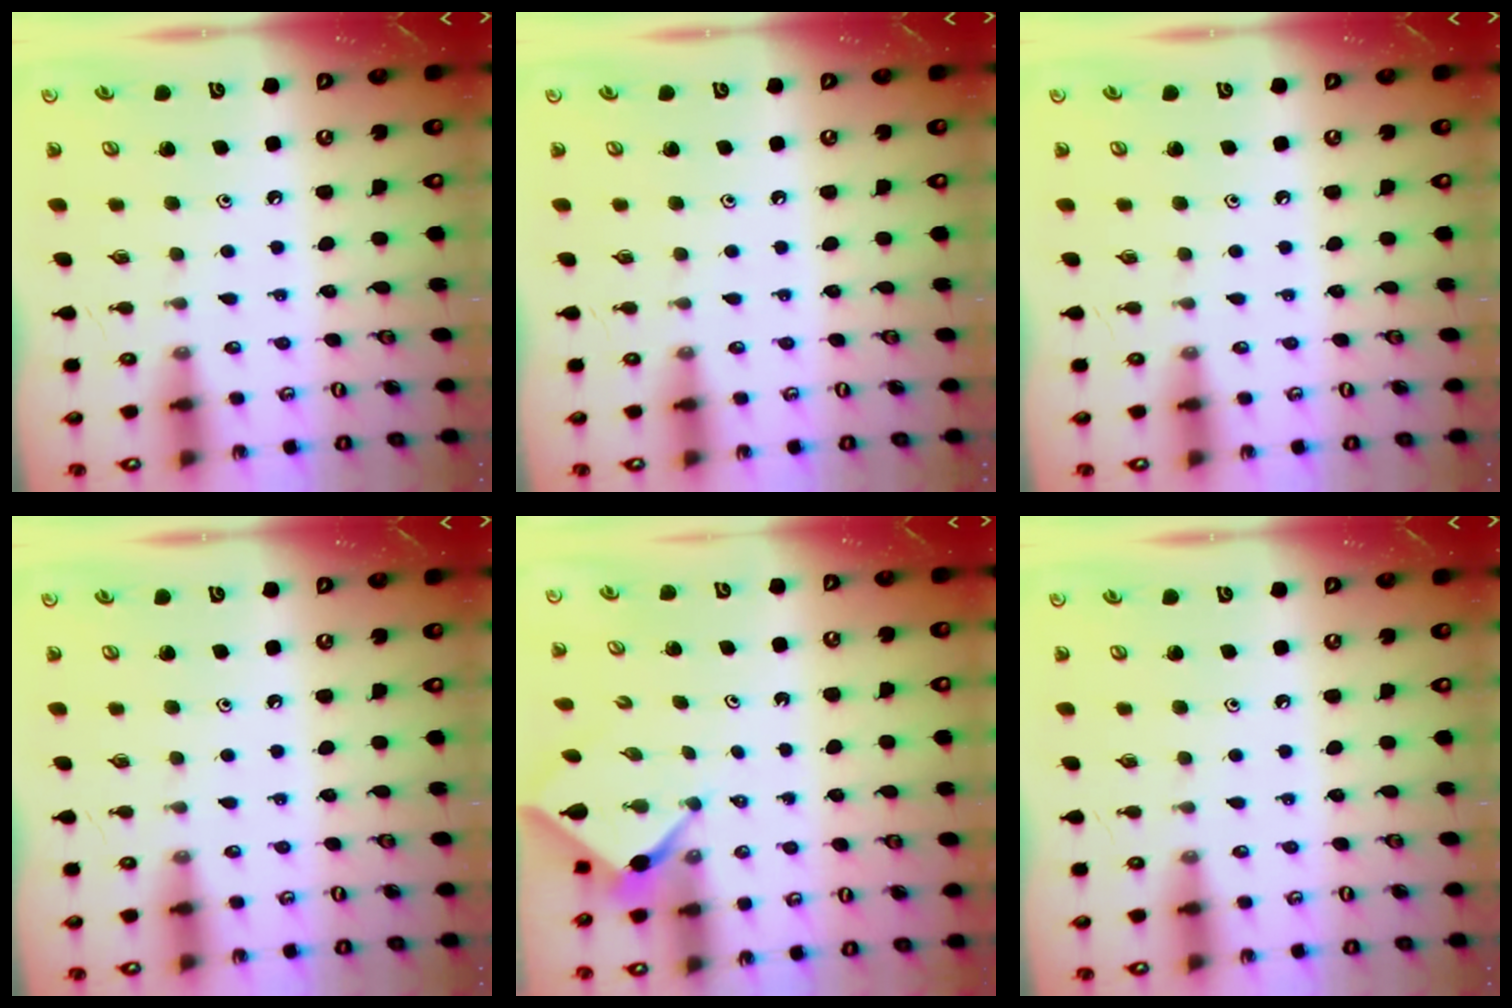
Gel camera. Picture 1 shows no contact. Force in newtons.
{"total": 0.0}
{"total": 0.0}
{"total": 0.0}
{"total": 2.3, "press": 2.3, "slide": 0.2}
{"total": 0.0}